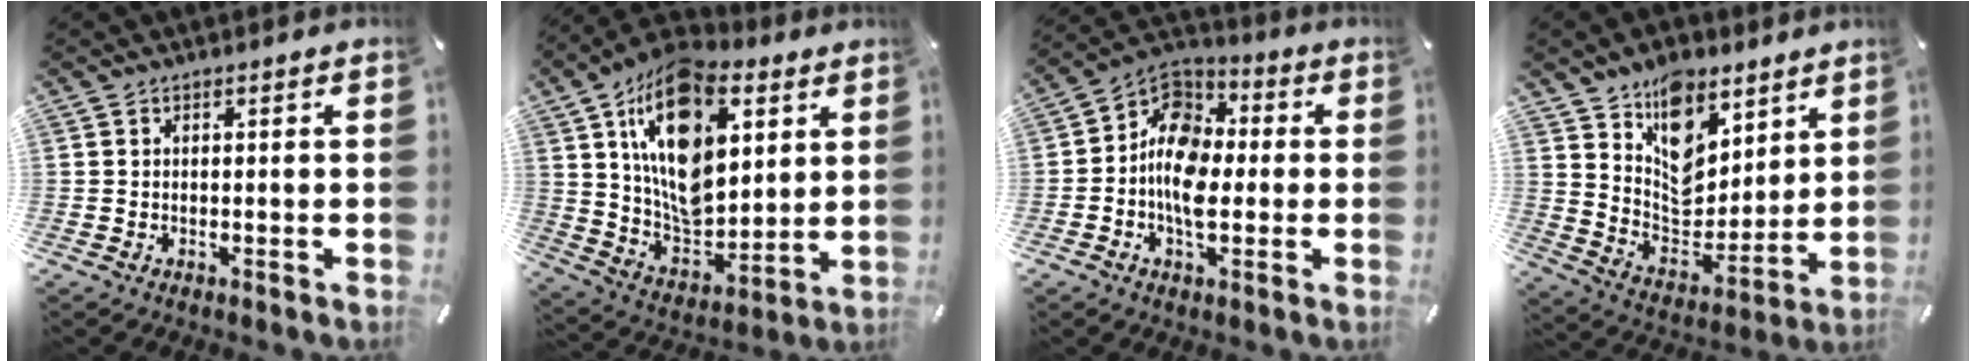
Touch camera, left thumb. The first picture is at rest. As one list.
[{"total": 20.8, "force": [8.4, 13.2, 13.7], "torque": [-0.251, -0.041, 0.144]}, {"total": 11.1, "force": [-2.8, 8.0, 7.3], "torque": [-0.152, 0.013, -0.056]}, {"total": 12.4, "force": [7.9, 8.3, 4.6], "torque": [-0.070, -0.069, 0.152]}]